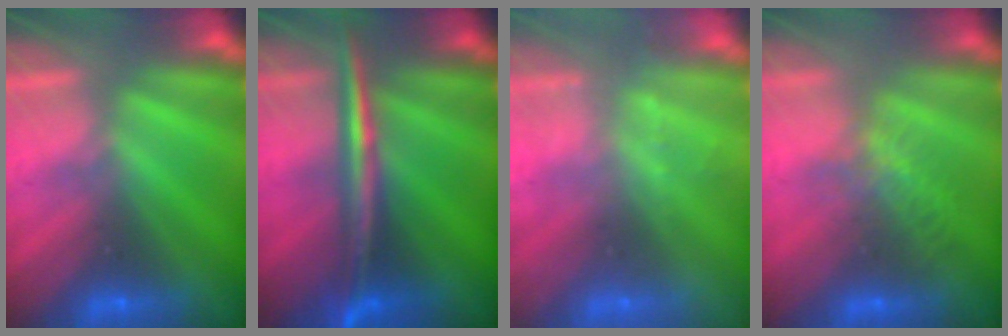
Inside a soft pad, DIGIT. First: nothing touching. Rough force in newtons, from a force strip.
{"total": 2.9}
{"total": 2.4}
{"total": 4.0}